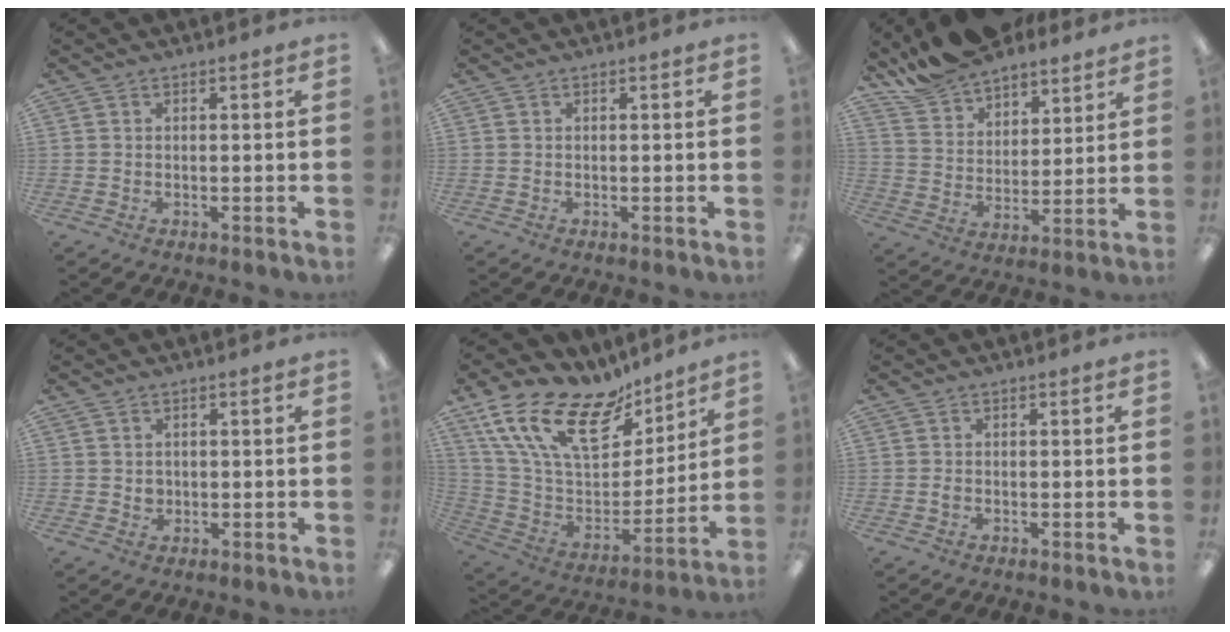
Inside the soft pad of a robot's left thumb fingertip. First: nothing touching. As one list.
[{"total": 0.0}, {"total": 12.4, "force": [11.2, 4.7, 2.5], "torque": [-0.073, -0.080, 0.214]}, {"total": 1.6, "force": [0.6, 1.5, 0.5], "torque": [-0.003, 0.000, 0.007]}, {"total": 21.7, "force": [13.6, 11.1, 12.8], "torque": [-0.253, -0.083, 0.245]}, {"total": 0.7, "force": [-0.2, 0.5, 0.4], "torque": [-0.008, 0.002, -0.004]}]